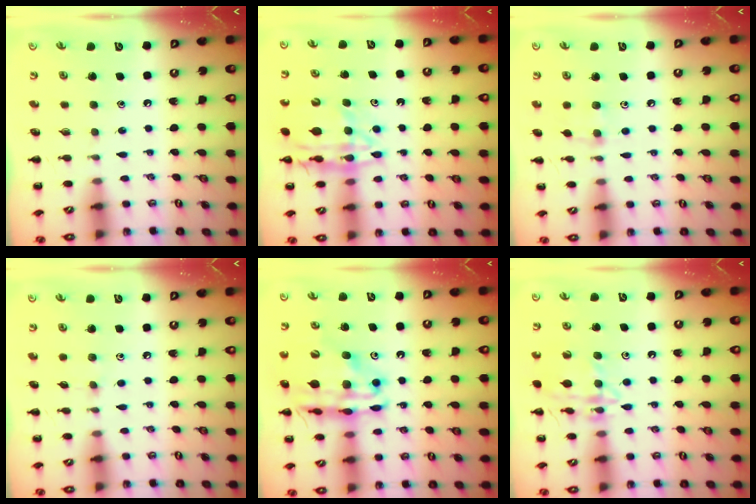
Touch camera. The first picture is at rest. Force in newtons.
{"total": 14.7, "press": 14.3, "slide": 3.3}
{"total": 4.1, "press": 3.9, "slide": 1.2}
{"total": 3.3, "press": 3.0, "slide": 1.4}
{"total": 21.2, "press": 20.7, "slide": 4.6}
{"total": 14.2, "press": 14.2, "slide": 1.2}